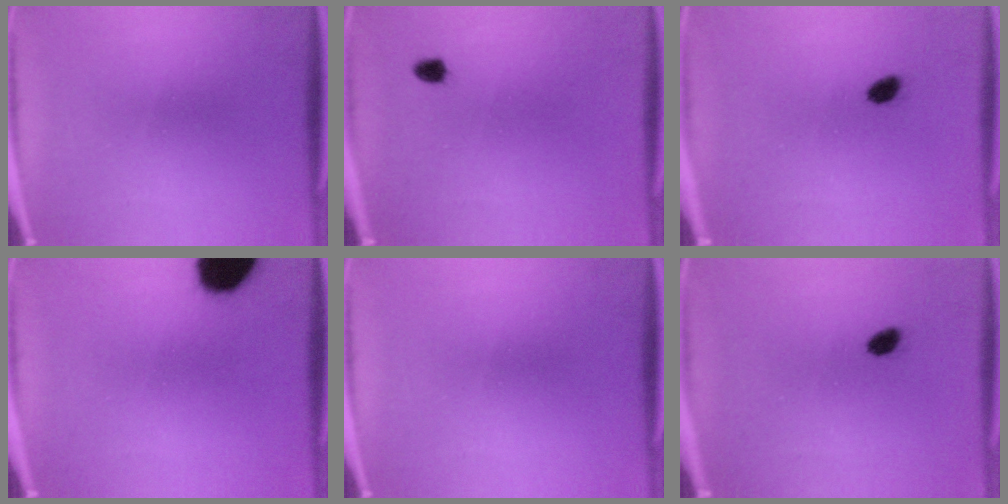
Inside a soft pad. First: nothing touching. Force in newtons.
{"total": 1.2}
{"total": 2.0}
{"total": 14.0}
{"total": 0.0}
{"total": 2.0}